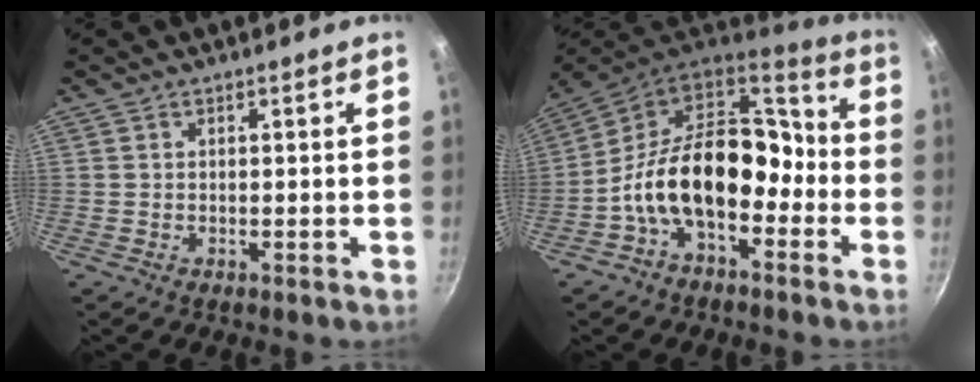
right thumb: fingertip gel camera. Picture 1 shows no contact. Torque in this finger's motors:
{"motor_torque": [2.28, 2.73, 1.37, -1.40, 0.40]}